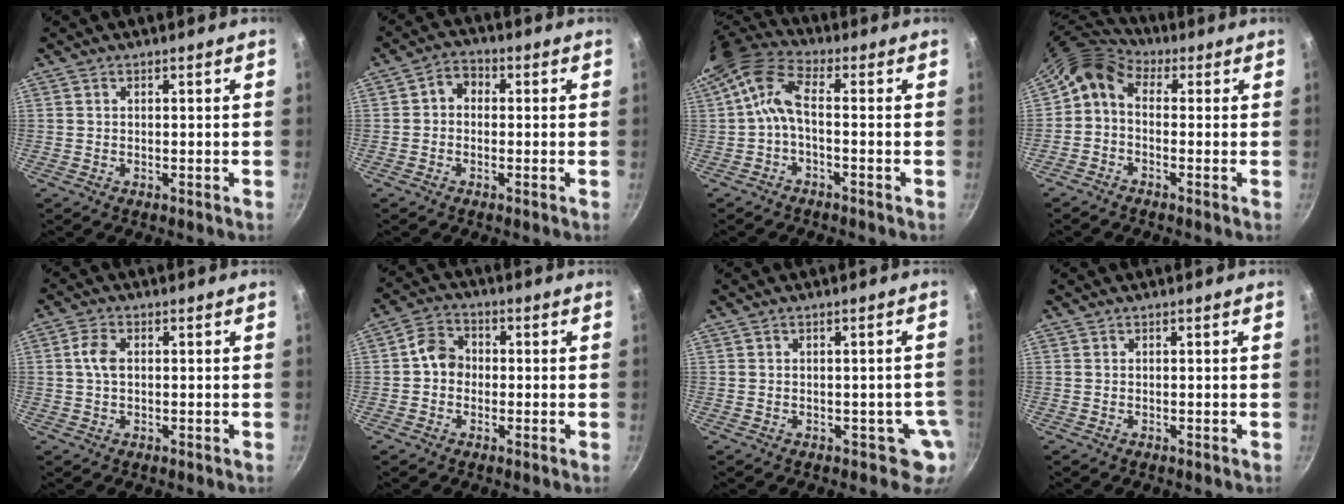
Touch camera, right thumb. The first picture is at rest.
{"total": 3.7, "force": [0.0, 3.0, 2.2], "torque": [-0.025, 0.008, -0.013]}
{"total": 7.8, "force": [-0.7, 3.6, 6.9], "torque": [-0.156, 0.033, -0.028]}
{"total": 7.2, "force": [0.3, 5.3, 4.9], "torque": [-0.099, 0.029, -0.015]}
{"total": 3.9, "force": [0.5, 2.5, 3.0], "torque": [-0.059, 0.008, 0.006]}
{"total": 5.8, "force": [-0.2, 4.9, 3.1], "torque": [-0.027, 0.017, -0.017]}
{"total": 3.0, "force": [-0.7, 2.4, 1.6], "torque": [0.016, 0.016, 0.000]}
{"total": 0.0}